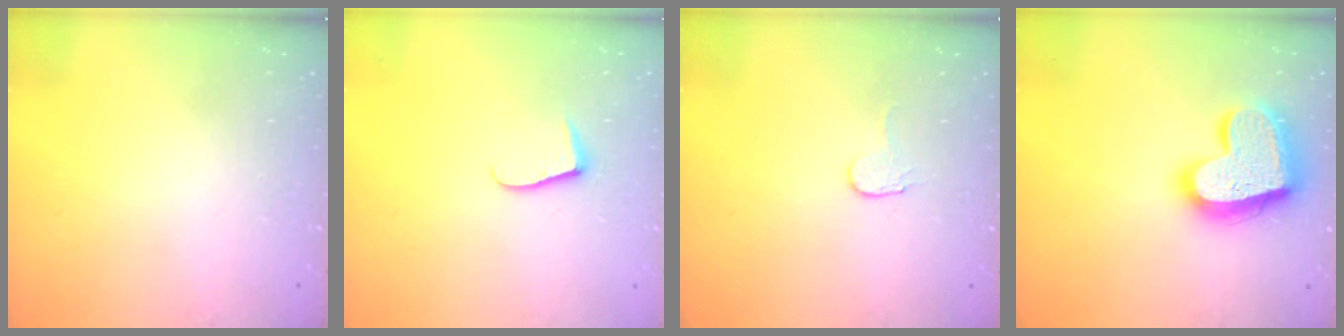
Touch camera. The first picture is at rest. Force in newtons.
{"total": 5.5, "press": 5.5, "slide": 0.5}
{"total": 2.9, "press": 2.9, "slide": 0.3}
{"total": 20.4, "press": 20.3, "slide": 1.7}